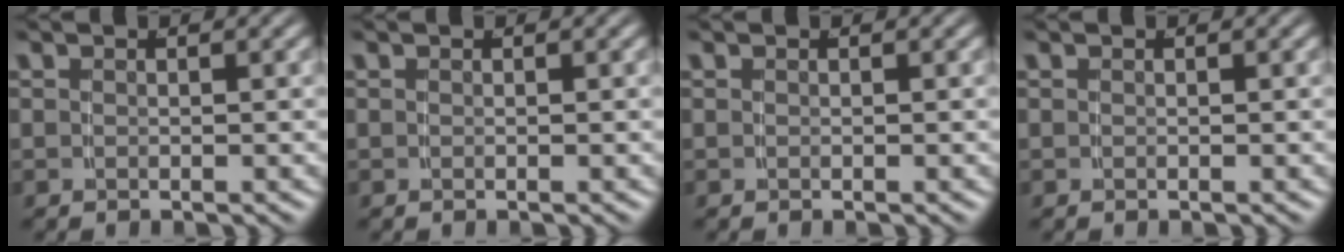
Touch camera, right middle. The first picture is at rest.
{"total": 0.0}
{"total": 0.0}
{"total": 0.0}